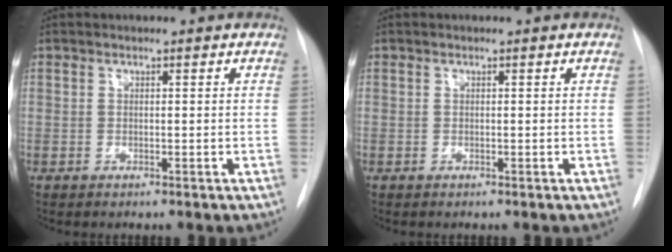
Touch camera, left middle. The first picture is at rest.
{"total": 0.0}